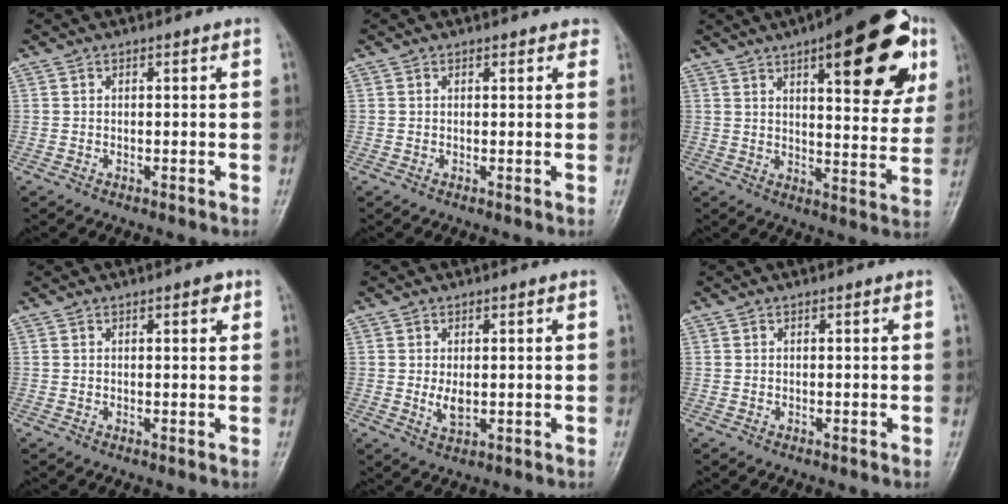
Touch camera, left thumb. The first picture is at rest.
{"total": 1.3, "force": [0.9, 0.8, 0.5], "torque": [0.009, -0.003, 0.004]}
{"total": 23.0, "force": [10.6, 8.1, 18.8], "torque": [-0.216, -0.020, 0.142]}
{"total": 2.1, "force": [1.0, 0.8, 1.6], "torque": [-0.015, -0.001, 0.010]}
{"total": 3.5, "force": [0.1, 1.9, 2.9], "torque": [-0.048, -0.006, 0.007]}
{"total": 0.0}